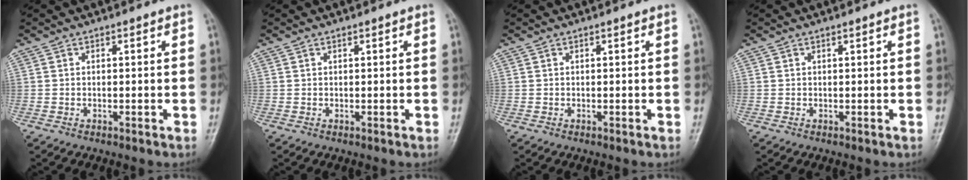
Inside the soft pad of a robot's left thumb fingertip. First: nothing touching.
{"total": 0.0}
{"total": 0.0}
{"total": 0.0}